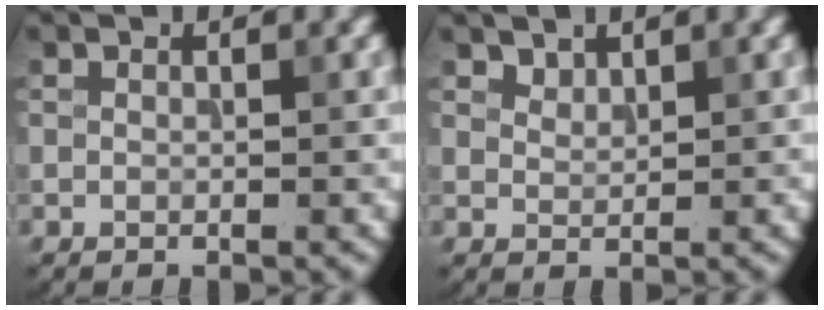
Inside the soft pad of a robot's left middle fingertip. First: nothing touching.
{"total": 1.3, "force": [1.1, 0.5, 0.2], "torque": [-0.007, -0.004, 0.026]}